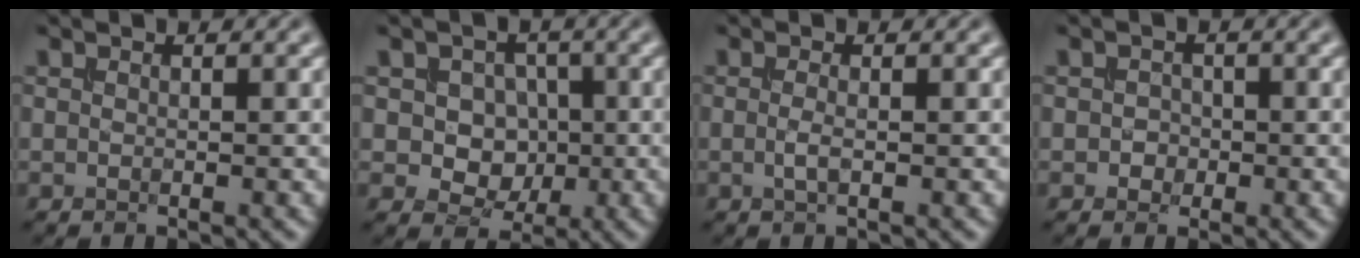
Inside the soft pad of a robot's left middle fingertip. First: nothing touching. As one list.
[{"total": 4.9, "force": [0.3, 4.2, 2.6], "torque": [-0.030, 0.008, -0.006]}, {"total": 1.0, "force": [-0.3, 0.2, 1.0], "torque": [-0.027, -0.001, -0.007]}, {"total": 1.1, "force": [-0.3, 1.0, 0.3], "torque": [-0.003, 0.000, -0.008]}]